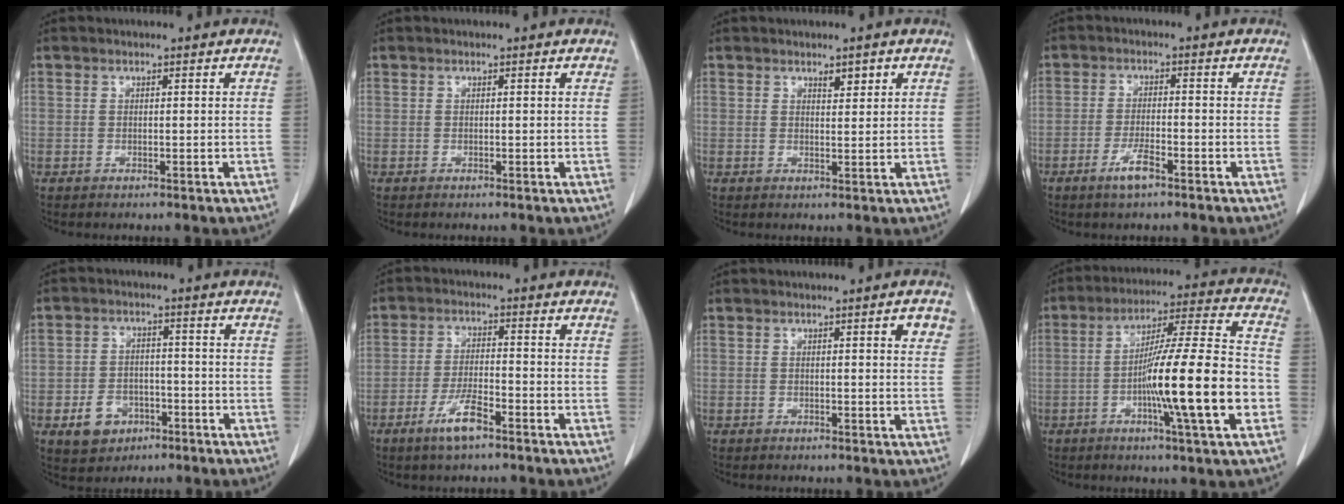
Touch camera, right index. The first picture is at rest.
{"total": 0.0}
{"total": 1.8, "force": [1.2, 0.6, 1.2], "torque": [-0.017, -0.004, 0.019]}
{"total": 3.9, "force": [-2.4, 0.6, 3.0], "torque": [-0.062, -0.003, -0.043]}
{"total": 6.0, "force": [-2.6, 4.8, 2.5], "torque": [-0.048, 0.007, -0.031]}
{"total": 5.7, "force": [-3.6, 0.9, 4.4], "torque": [-0.090, -0.004, -0.065]}
{"total": 2.8, "force": [1.2, 0.4, 2.5], "torque": [-0.024, -0.001, 0.013]}
{"total": 17.7, "force": [-4.5, 0.0, 17.1], "torque": [-0.278, -0.001, -0.077]}